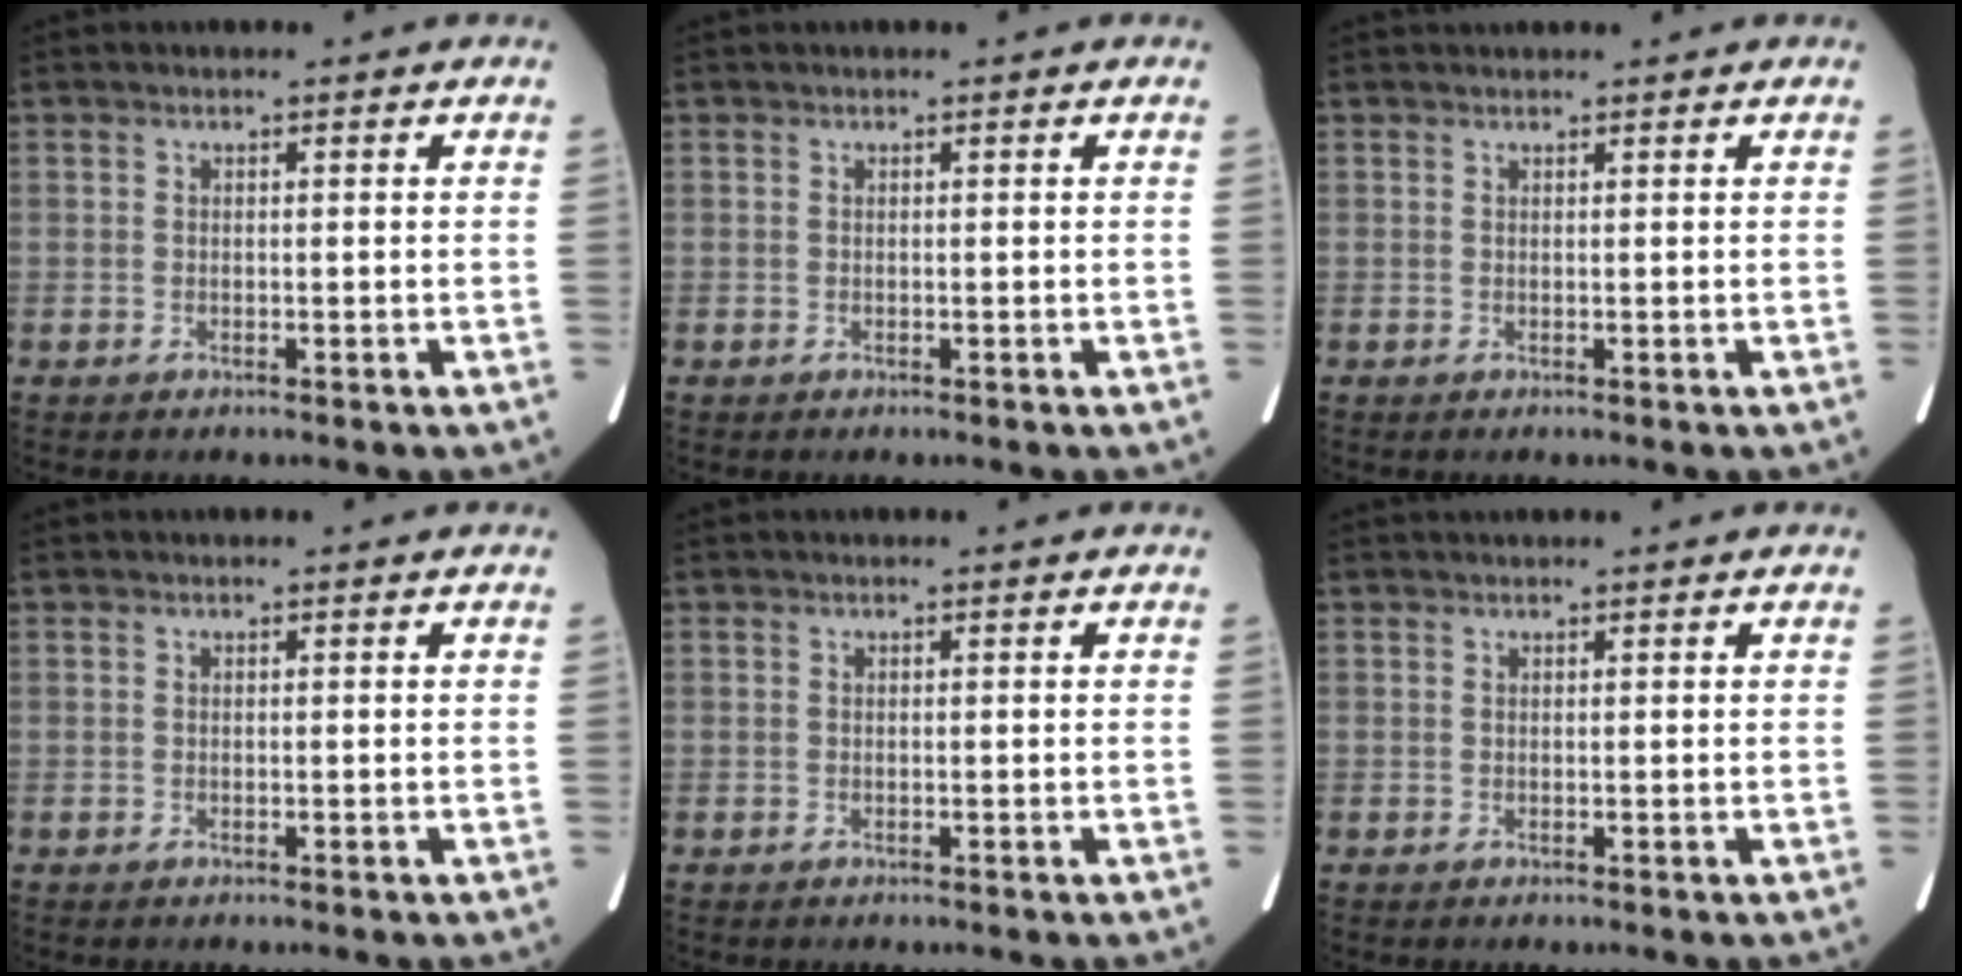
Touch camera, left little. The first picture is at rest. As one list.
[{"total": 0.0}, {"total": 1.8, "force": [1.7, 0.1, 0.5], "torque": [-0.007, 0.026, 0.029]}, {"total": 0.0}, {"total": 0.0}, {"total": 1.2, "force": [1.2, 0.0, 0.4], "torque": [-0.006, 0.022, 0.023]}]